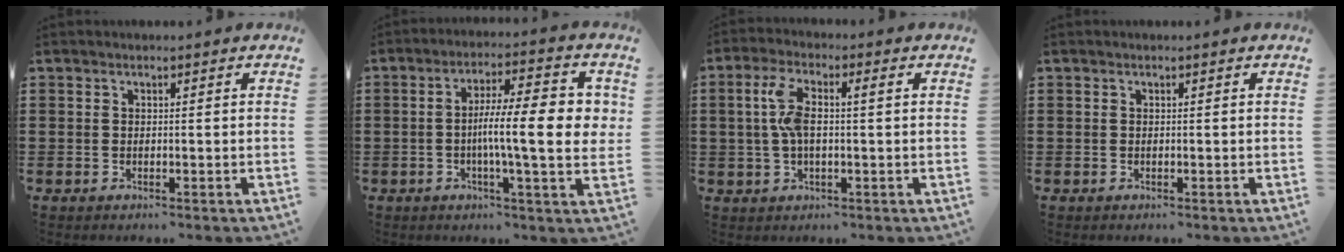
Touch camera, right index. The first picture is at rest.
{"total": 12.0, "force": [0.2, 2.3, 11.7], "torque": [-0.188, 0.000, 0.001]}
{"total": 6.2, "force": [0.7, 2.0, 5.8], "torque": [-0.131, 0.000, 0.002]}
{"total": 0.0}